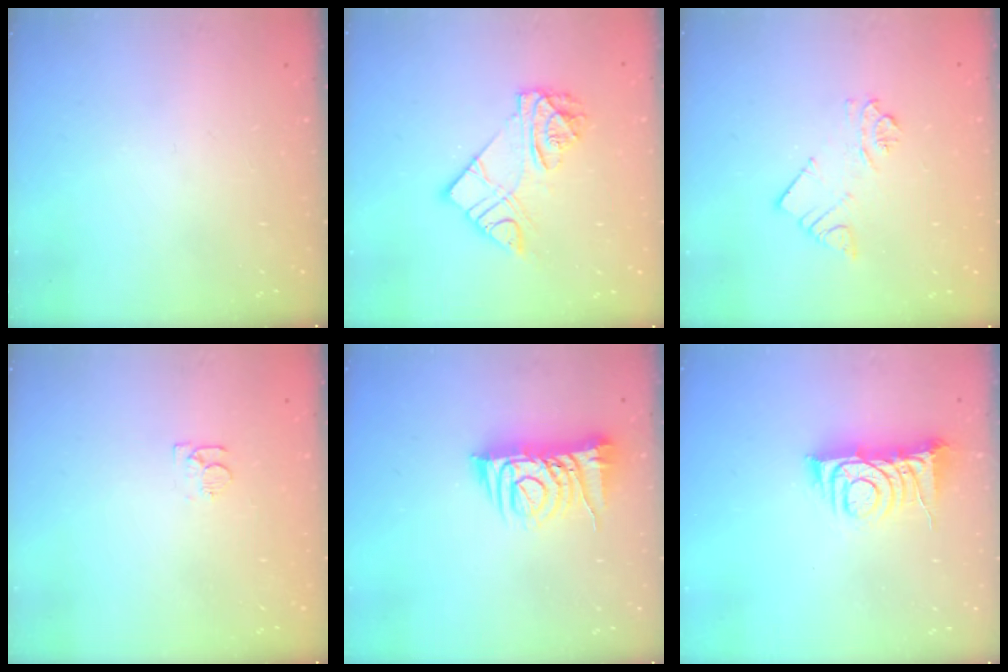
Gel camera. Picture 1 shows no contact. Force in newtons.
{"total": 12.4, "press": 12.3, "slide": 1.3}
{"total": 5.0, "press": 5.0, "slide": 0.1}
{"total": 4.1, "press": 4.0, "slide": 0.5}
{"total": 9.6, "press": 9.5, "slide": 1.4}
{"total": 9.4, "press": 9.4, "slide": 1.0}